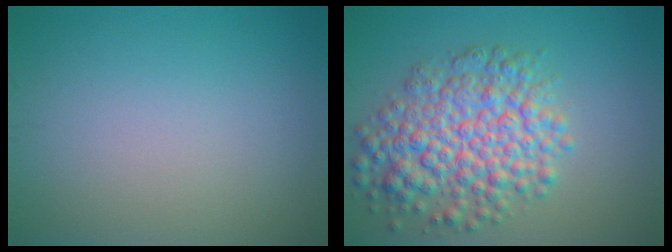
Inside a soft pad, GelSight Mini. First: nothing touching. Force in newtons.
{"total": 7.4, "press": 7.4, "slide": 0.2}